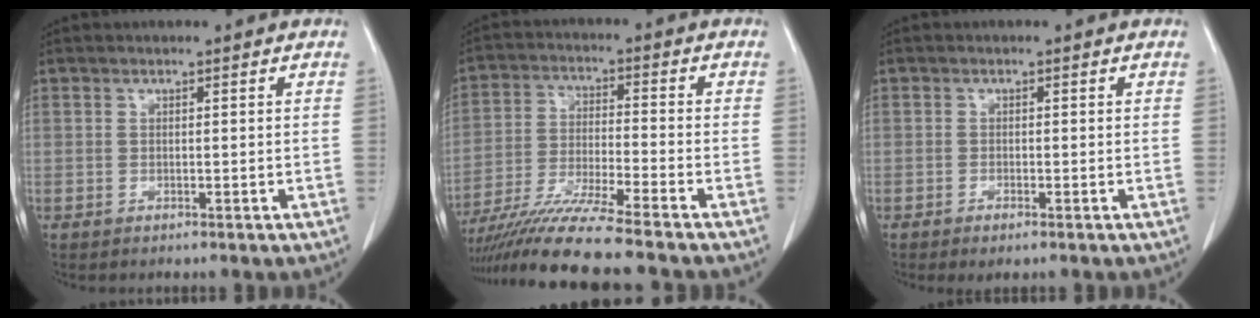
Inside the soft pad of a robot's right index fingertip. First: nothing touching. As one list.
[{"total": 13.2, "force": [-11.3, -1.5, 6.7], "torque": [-0.114, -0.028, -0.197]}, {"total": 1.7, "force": [-1.0, 0.5, 1.3], "torque": [-0.019, -0.001, -0.013]}]